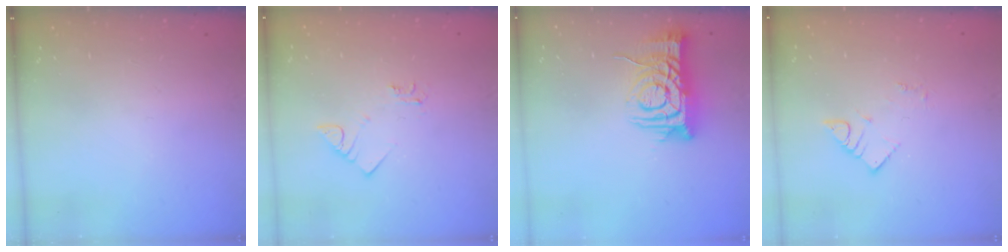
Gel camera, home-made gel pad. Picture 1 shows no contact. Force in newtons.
{"total": 3.7, "press": 3.6, "slide": 0.7}
{"total": 9.5, "press": 9.5, "slide": 0.9}
{"total": 3.4, "press": 3.4, "slide": 0.1}